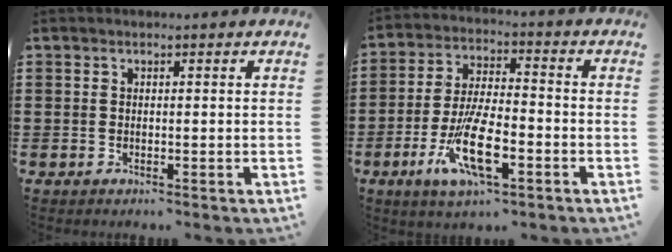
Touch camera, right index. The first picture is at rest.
{"total": 10.9, "force": [-4.3, 3.6, 9.4], "torque": [-0.200, -0.008, -0.080]}